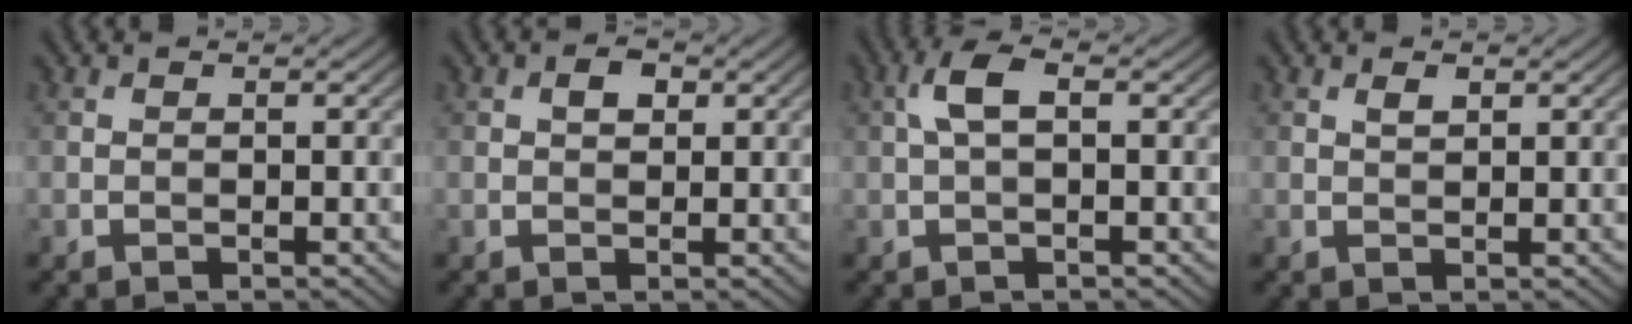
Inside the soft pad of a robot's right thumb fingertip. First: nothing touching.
{"total": 1.8, "force": [0.6, 1.2, 1.2], "torque": [-0.018, 0.003, 0.007]}
{"total": 3.3, "force": [0.3, 1.2, 3.0], "torque": [-0.068, 0.014, 0.003]}
{"total": 1.0, "force": [0.6, 0.4, 0.8], "torque": [-0.017, 0.000, 0.012]}